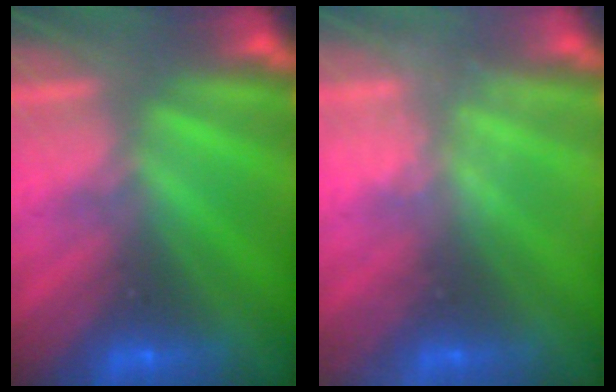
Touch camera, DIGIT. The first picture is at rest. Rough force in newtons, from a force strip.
{"total": 2.2}